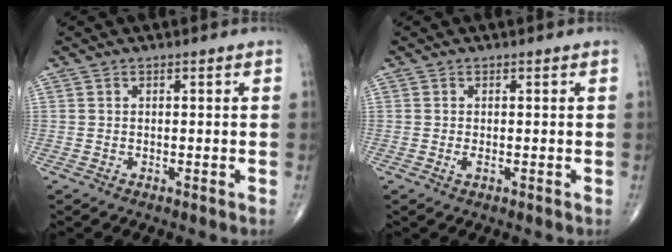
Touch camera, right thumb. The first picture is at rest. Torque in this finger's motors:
{"motor_torque": [-0.22, -0.03, 0.16, 0.20, 0.01]}